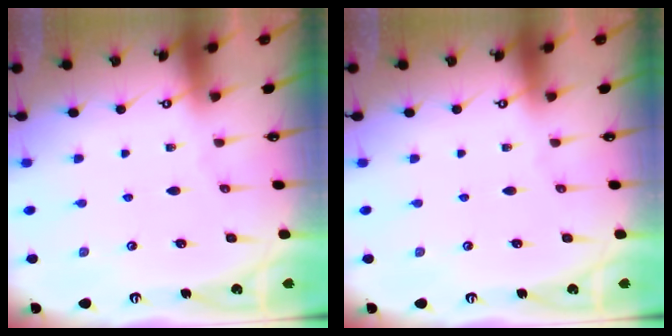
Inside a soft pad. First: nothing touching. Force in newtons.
{"total": 0.0}